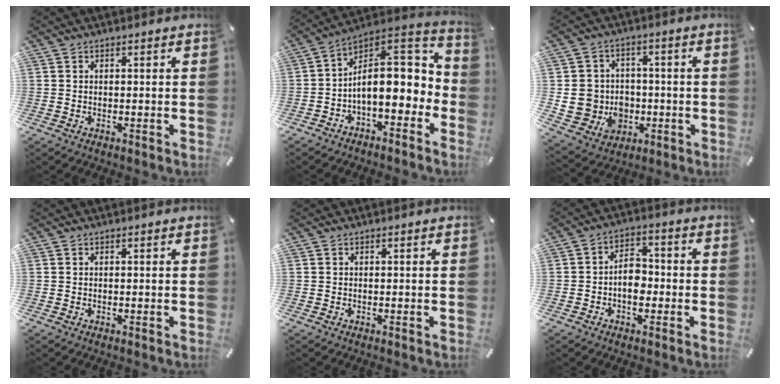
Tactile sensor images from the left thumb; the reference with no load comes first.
{"total": 14.5, "force": [0.3, 8.6, 11.7], "torque": [-0.175, -0.017, 0.004]}
{"total": 11.1, "force": [-1.0, 10.4, 3.6], "torque": [-0.075, 0.004, -0.010]}
{"total": 0.0}
{"total": 0.0}
{"total": 6.2, "force": [-1.6, 4.2, 4.3], "torque": [-0.072, 0.011, -0.031]}